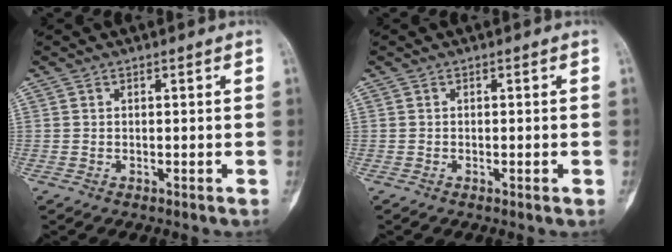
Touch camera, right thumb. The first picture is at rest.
{"total": 0.9, "force": [-0.3, 0.2, 0.8], "torque": [-0.014, -0.002, -0.003]}